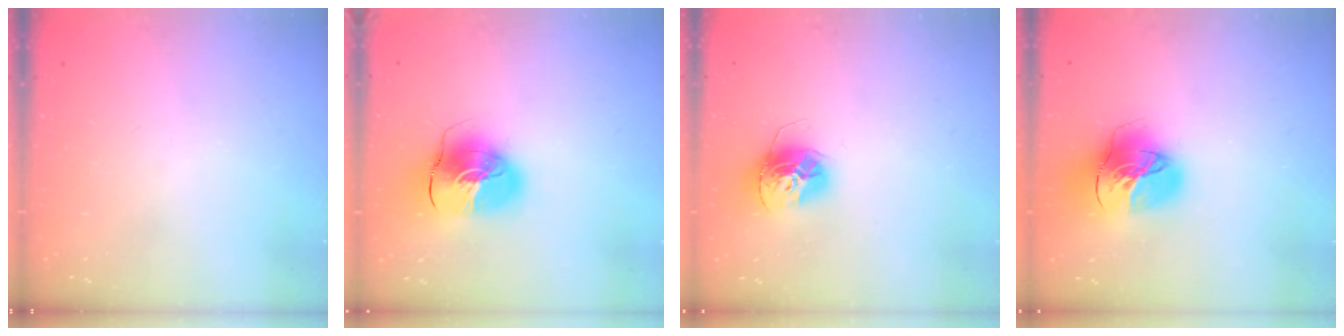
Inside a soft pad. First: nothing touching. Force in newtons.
{"total": 13.9, "press": 13.8, "slide": 2.1}
{"total": 13.0, "press": 12.9, "slide": 1.2}
{"total": 20.1, "press": 20.0, "slide": 2.1}